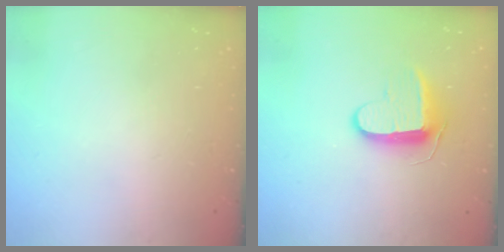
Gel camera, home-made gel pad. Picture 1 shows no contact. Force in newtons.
{"total": 9.8, "press": 9.7, "slide": 0.9}